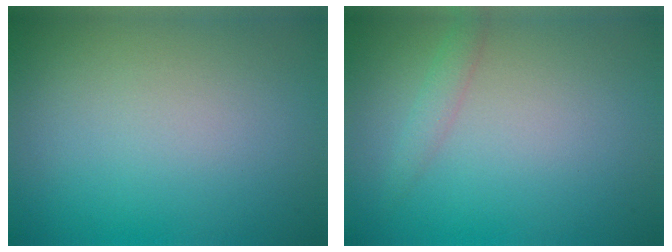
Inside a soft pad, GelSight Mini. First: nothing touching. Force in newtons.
{"total": 1.3, "press": 1.3, "slide": 0.0}